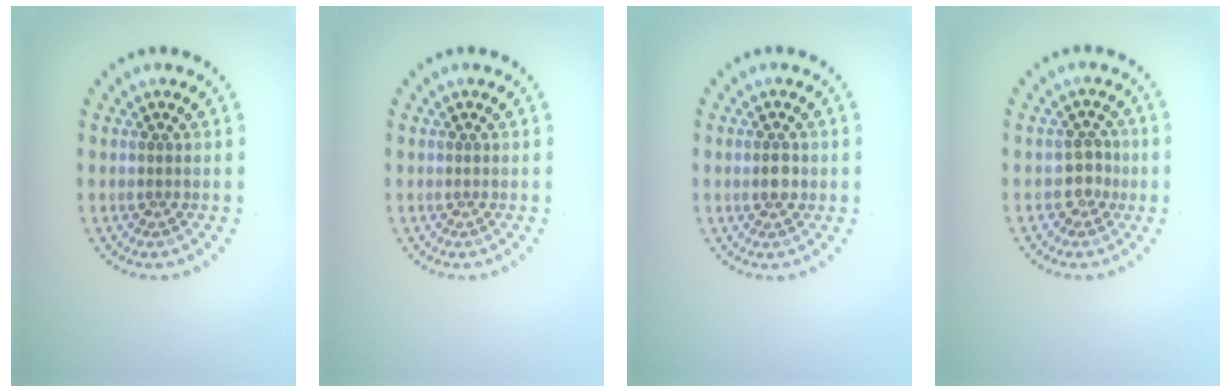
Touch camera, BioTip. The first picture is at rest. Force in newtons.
{"total": 0.0}
{"total": 1.5, "press": 1.5, "slide": 0.3}
{"total": 1.8, "press": 1.4, "slide": 1.1}